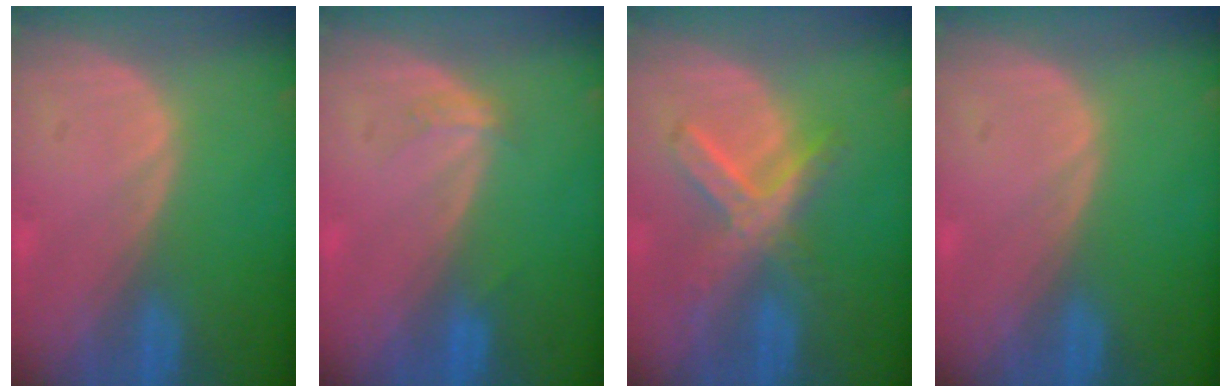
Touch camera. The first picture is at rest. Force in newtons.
{"total": 1.5, "press": 1.4, "slide": 0.3}
{"total": 7.2, "press": 6.4, "slide": 3.5}
{"total": 0.0}